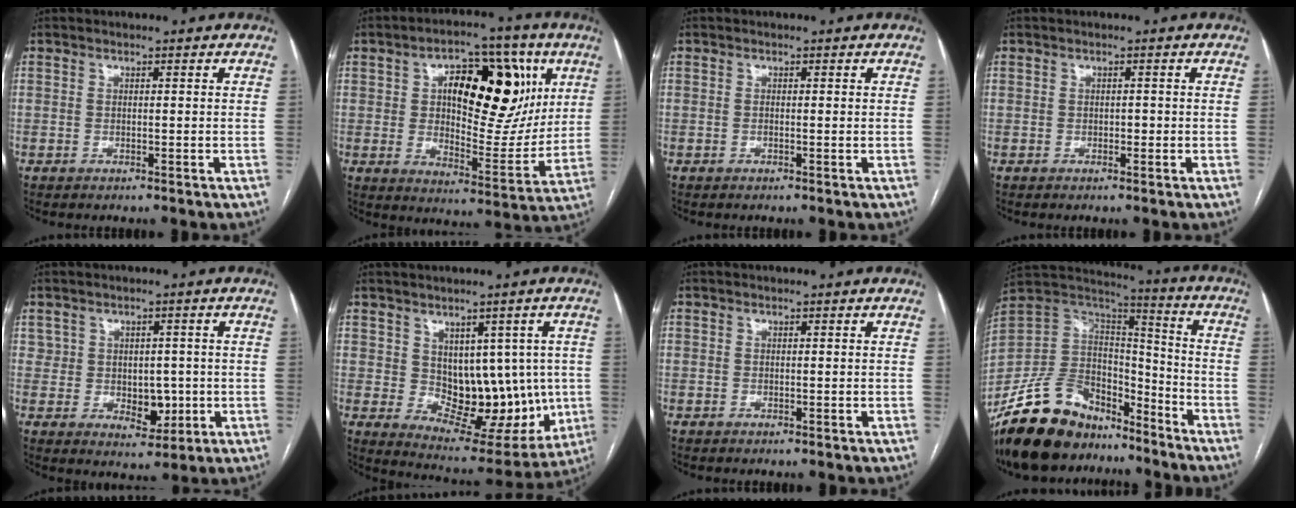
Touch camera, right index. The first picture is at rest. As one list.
[{"total": 19.8, "force": [6.0, 8.8, 16.7], "torque": [-0.241, 0.022, 0.096]}, {"total": 0.0}, {"total": 0.7, "force": [-0.2, 0.4, 0.5], "torque": [-0.004, 0.003, -0.005]}, {"total": 5.2, "force": [-0.2, 3.9, 3.4], "torque": [-0.038, 0.003, 0.010]}, {"total": 12.3, "force": [0.3, 7.7, 9.5], "torque": [-0.104, 0.012, 0.033]}, {"total": 0.0}, {"total": 20.9, "force": [-15.9, 10.2, 9.2], "torque": [-0.196, 0.037, -0.282]}]